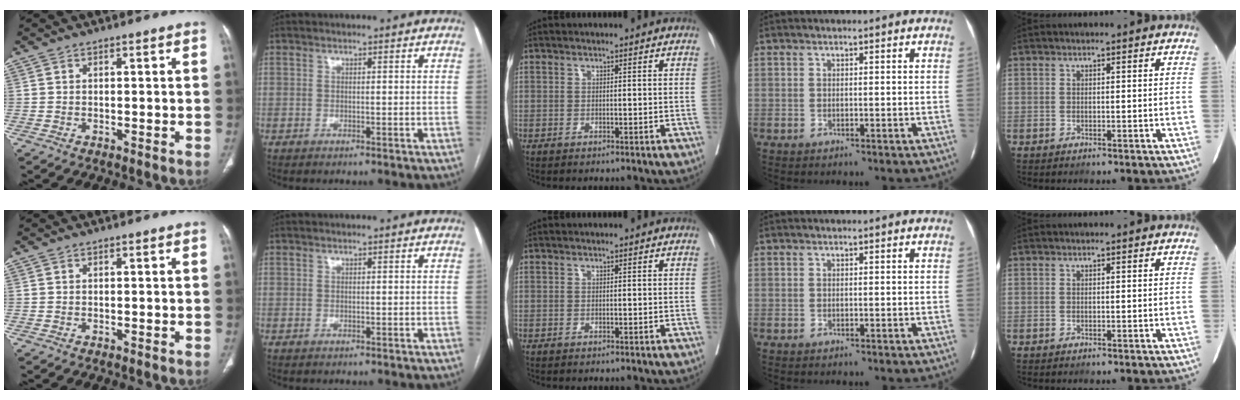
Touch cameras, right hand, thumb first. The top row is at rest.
{}